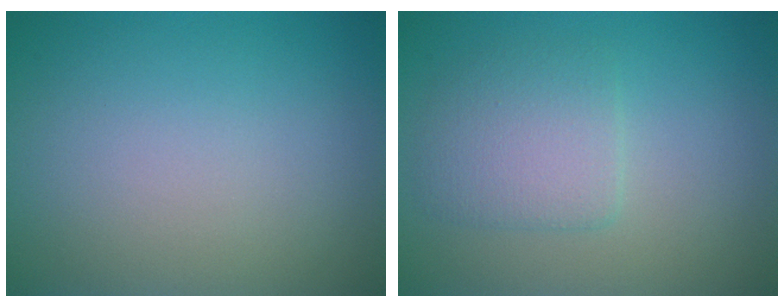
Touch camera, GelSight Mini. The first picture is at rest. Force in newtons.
{"total": 3.0, "press": 3.0, "slide": 0.4}